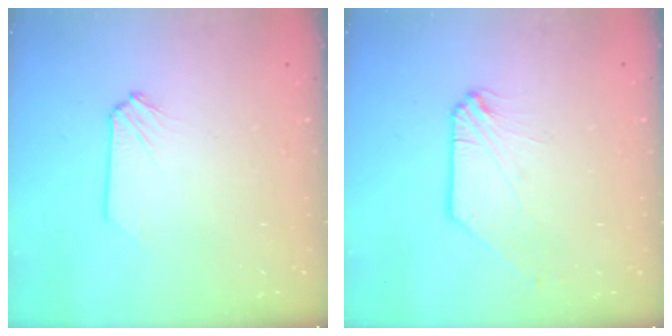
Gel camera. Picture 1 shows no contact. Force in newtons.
{"total": 0.8, "press": 0.8, "slide": 0.2}